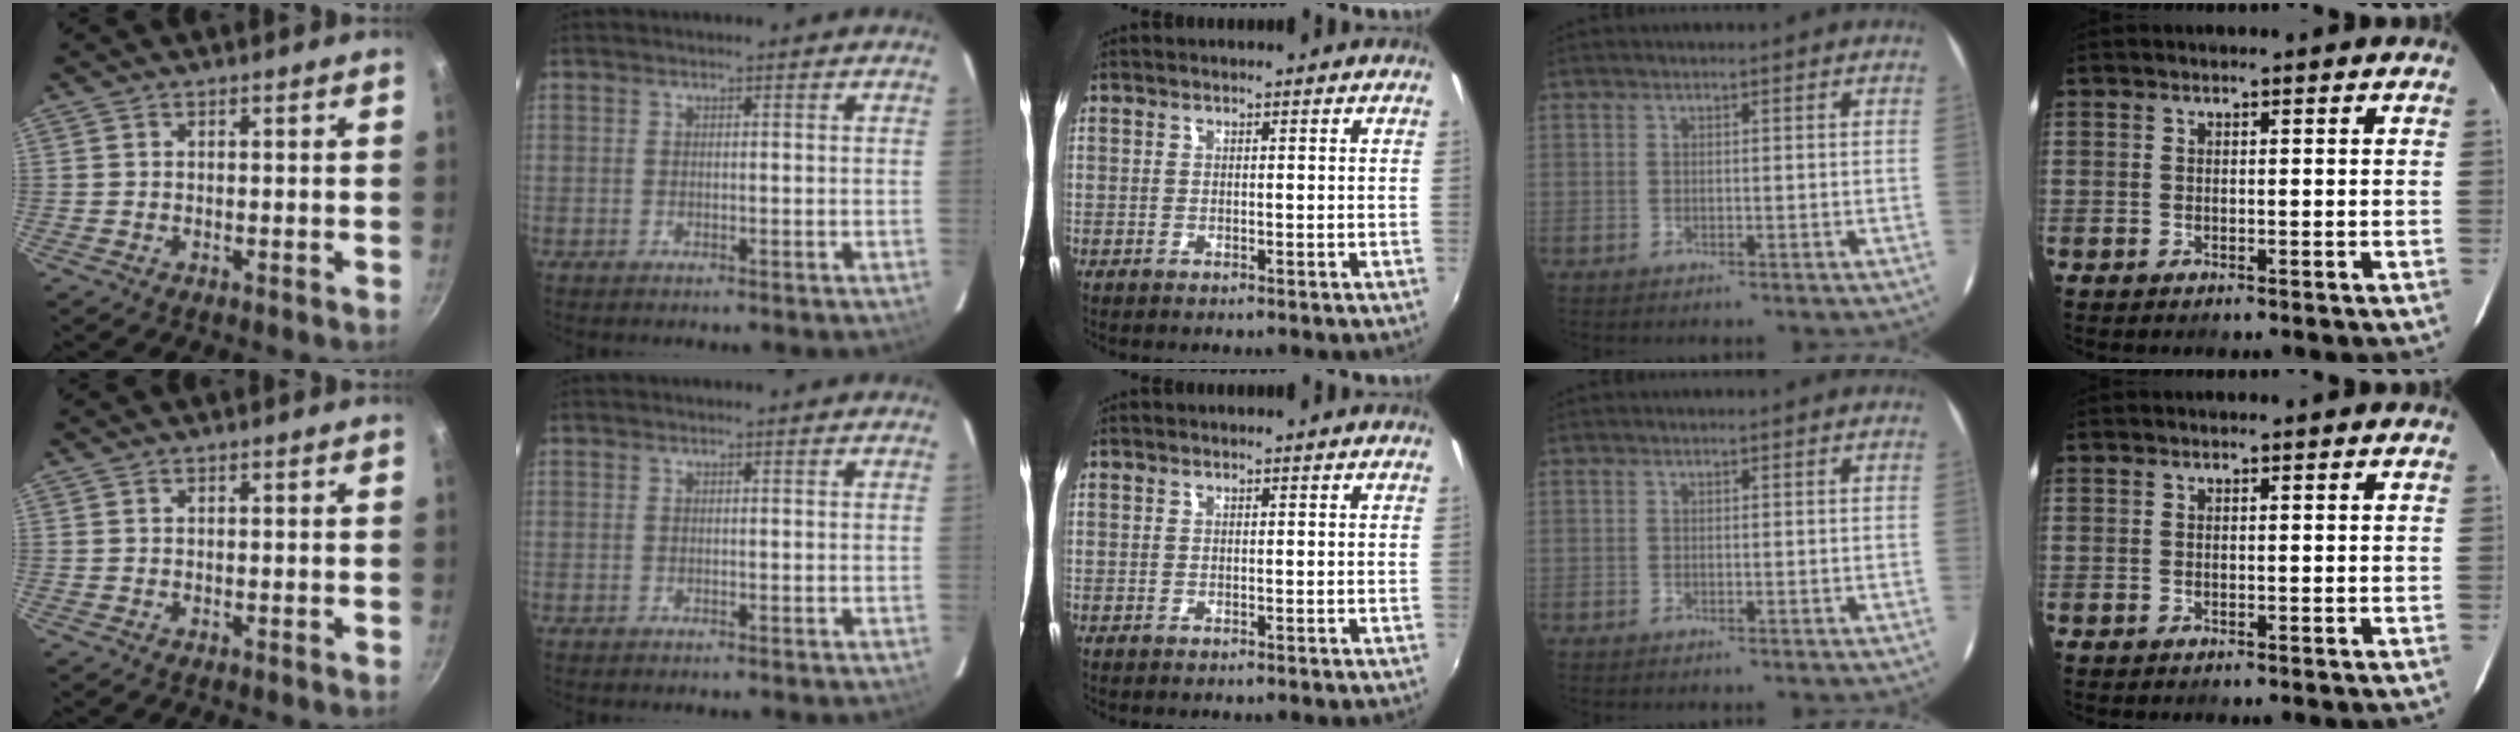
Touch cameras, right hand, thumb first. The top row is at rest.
{}